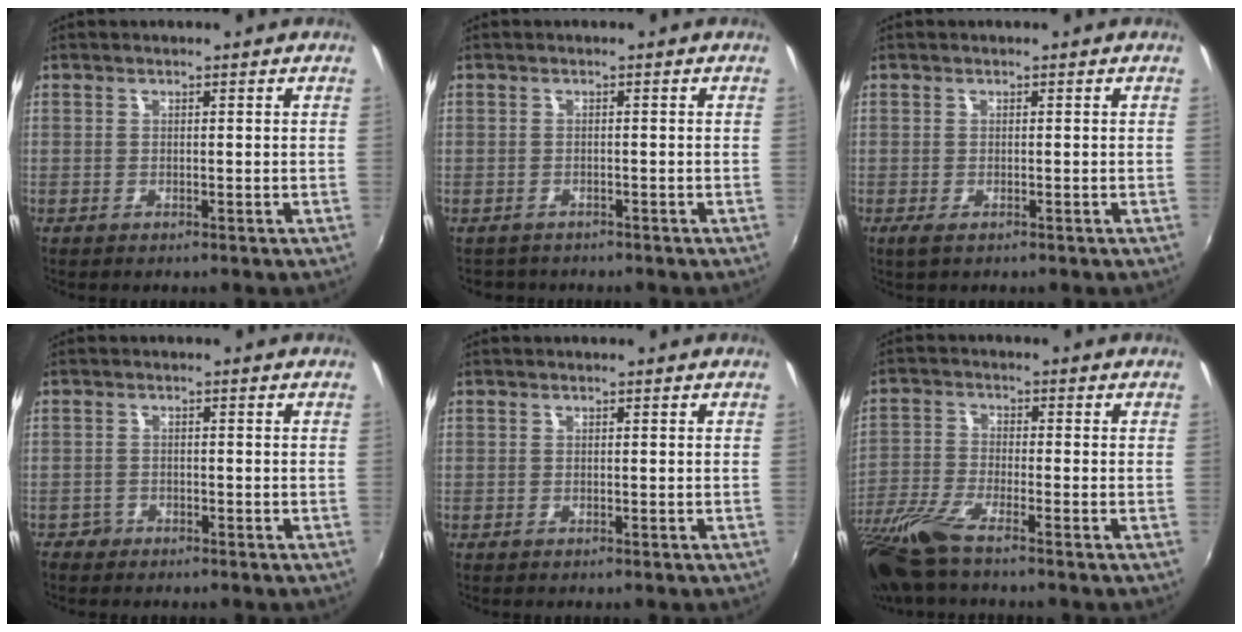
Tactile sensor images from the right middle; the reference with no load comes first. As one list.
[{"total": 2.0, "force": [-1.8, 1.0, 0.2], "torque": [-0.010, -0.004, -0.025]}, {"total": 1.6, "force": [-0.8, 0.5, 1.3], "torque": [-0.026, -0.005, -0.011]}, {"total": 2.1, "force": [-1.6, 1.2, 0.1], "torque": [-0.006, 0.000, -0.031]}, {"total": 0.0}, {"total": 10.4, "force": [-8.2, 0.9, 6.3], "torque": [-0.147, -0.033, -0.162]}]